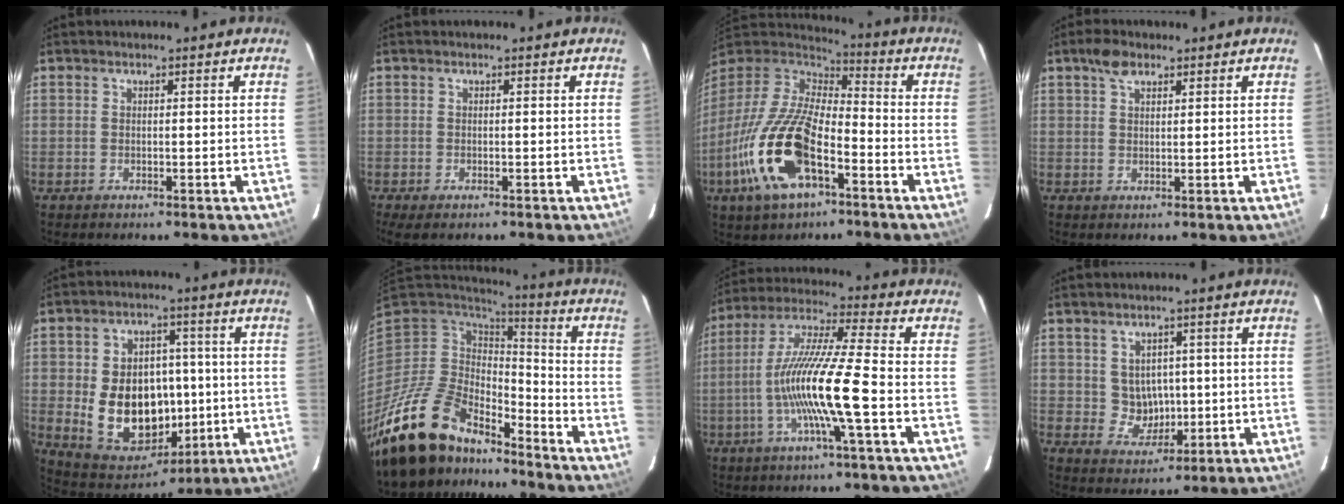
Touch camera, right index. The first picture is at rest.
{"total": 2.5, "force": [-1.5, 0.7, 1.9], "torque": [-0.039, -0.009, -0.022]}
{"total": 21.2, "force": [-9.1, 9.3, 16.8], "torque": [-0.350, -0.038, -0.174]}
{"total": 3.5, "force": [2.2, 1.8, 2.1], "torque": [-0.037, 0.011, 0.041]}
{"total": 17.5, "force": [-1.9, 13.4, 11.1], "torque": [-0.236, 0.015, 0.000]}
{"total": 19.2, "force": [-15.7, 7.7, 8.0], "torque": [-0.172, -0.015, -0.276]}
{"total": 15.1, "force": [-4.1, -0.1, 14.5], "torque": [-0.280, -0.001, -0.081]}
{"total": 5.3, "force": [0.5, 5.1, 1.6], "torque": [-0.033, 0.010, 0.024]}